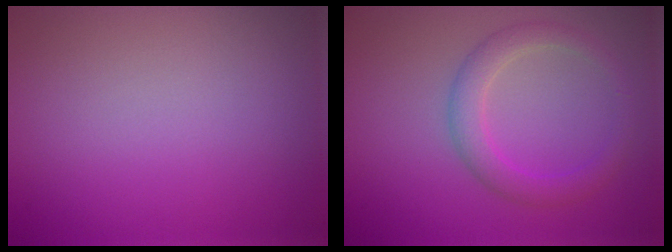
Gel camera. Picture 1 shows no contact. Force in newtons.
{"total": 2.8, "press": 2.8, "slide": 0.1}